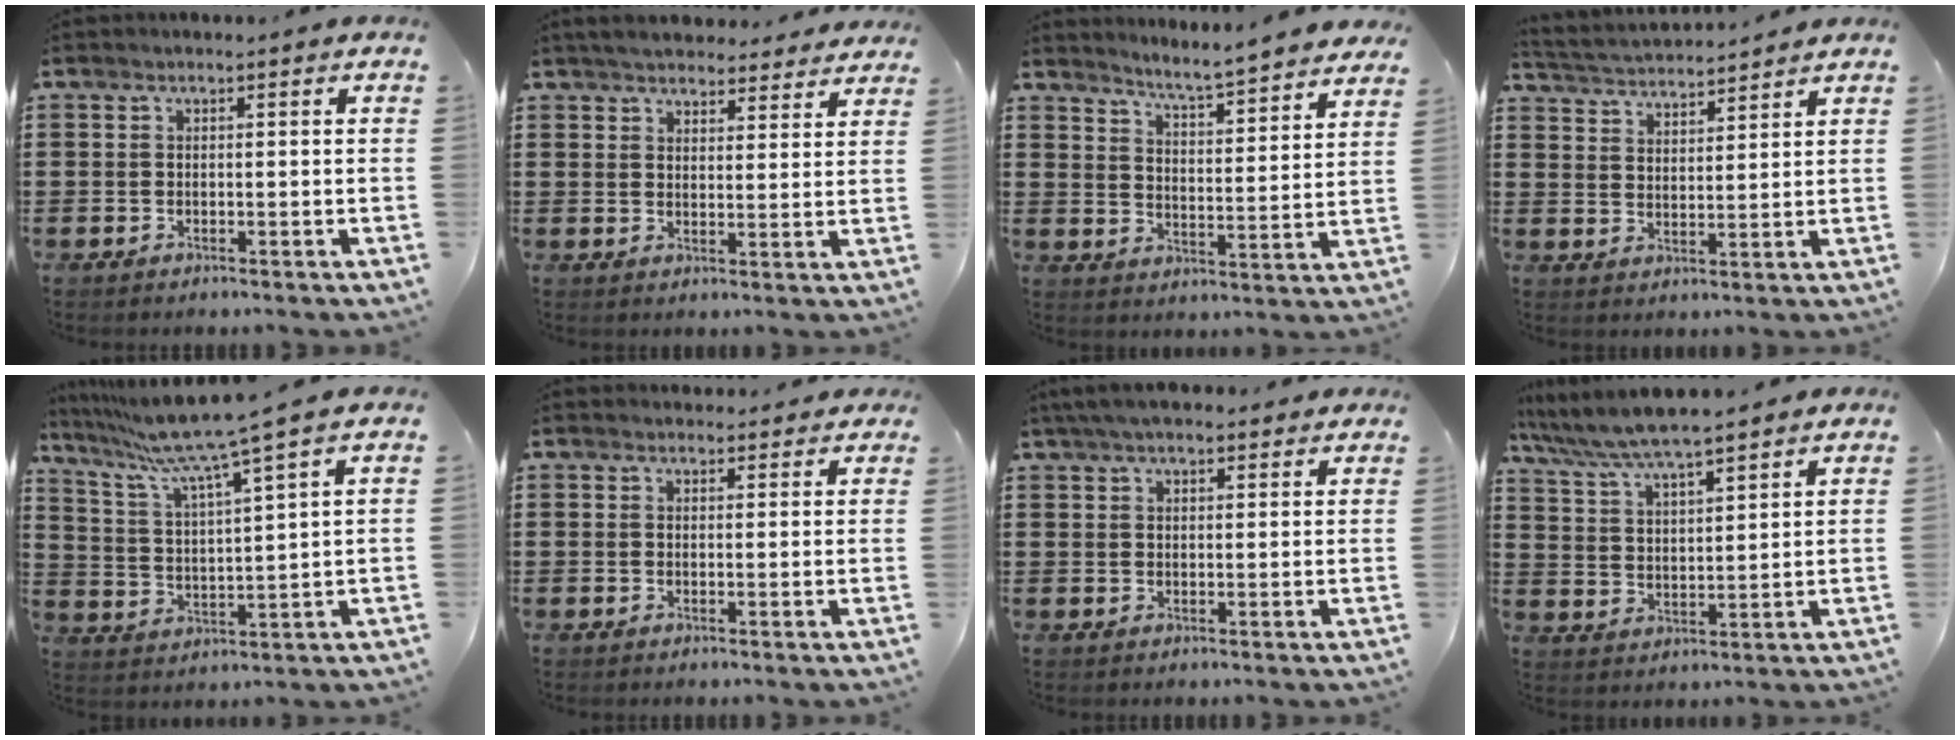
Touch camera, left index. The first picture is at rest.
{"total": 4.2, "force": [4.1, 0.6, 0.6], "torque": [-0.026, -0.014, 0.076]}
{"total": 4.9, "force": [4.7, -0.9, 0.9], "torque": [-0.042, -0.041, 0.076]}
{"total": 3.0, "force": [3.0, 0.1, -0.2], "torque": [-0.013, -0.018, 0.052]}
{"total": 8.3, "force": [6.7, -0.7, 4.8], "torque": [-0.120, -0.045, 0.109]}
{"total": 1.8, "force": [1.7, 0.6, 0.1], "torque": [0.002, -0.001, 0.033]}
{"total": 4.2, "force": [3.6, 0.9, 1.9], "torque": [-0.045, 0.002, 0.068]}
{"total": 5.8, "force": [5.4, 0.2, 2.2], "torque": [-0.065, -0.029, 0.092]}